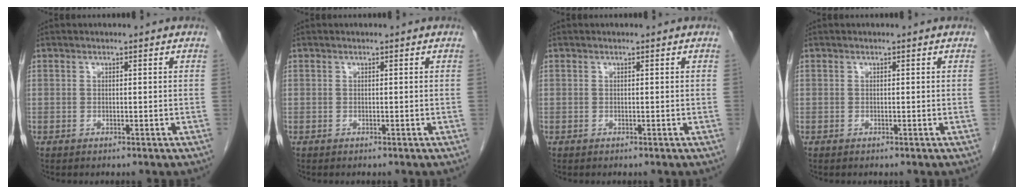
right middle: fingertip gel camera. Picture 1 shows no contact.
{"total": 0.0}
{"total": 0.0}
{"total": 0.0}